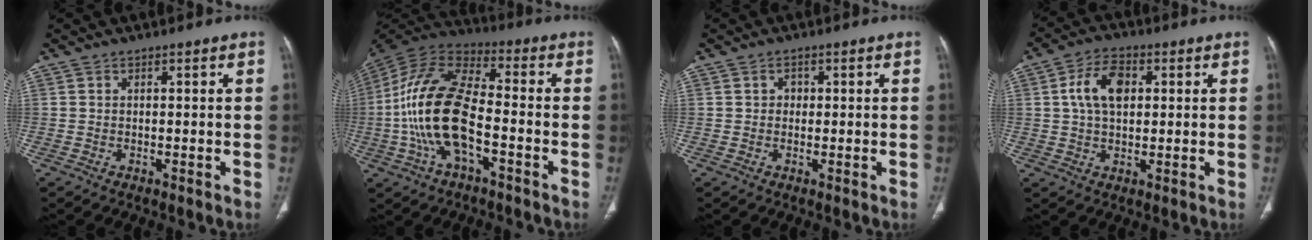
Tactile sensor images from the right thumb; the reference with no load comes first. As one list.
[{"total": 18.8, "force": [-4.0, 8.8, 16.2], "torque": [-0.333, 0.036, -0.076]}, {"total": 1.4, "force": [0.2, 1.2, 0.6], "torque": [-0.001, 0.003, 0.002]}, {"total": 8.4, "force": [1.8, 5.2, 6.3], "torque": [-0.108, 0.009, 0.031]}]